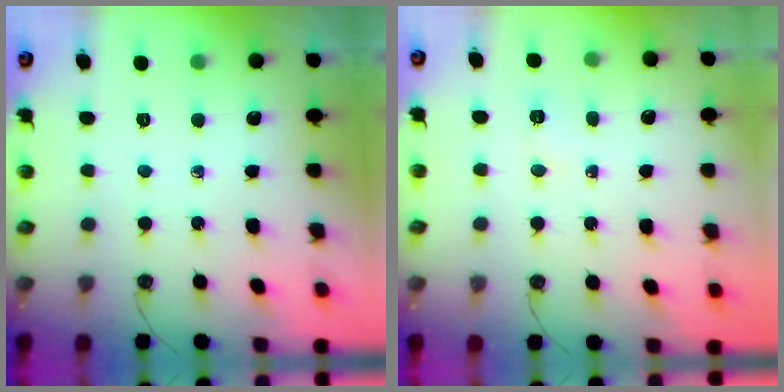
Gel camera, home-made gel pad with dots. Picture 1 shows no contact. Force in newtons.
{"total": 3.8, "press": 3.7, "slide": 1.0}